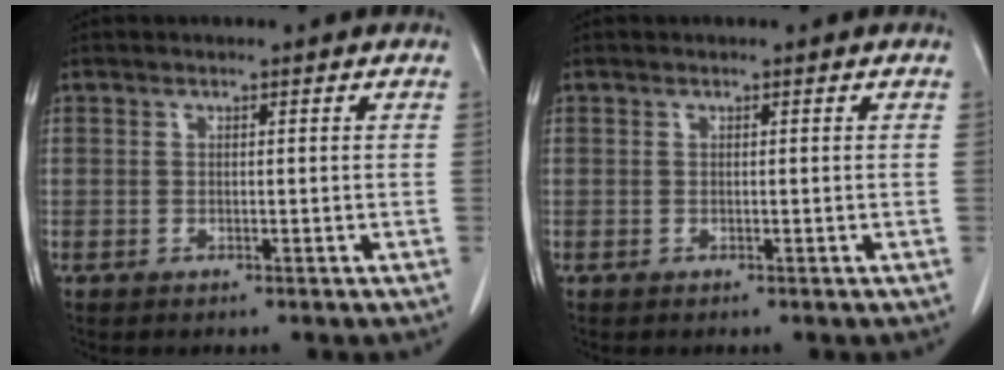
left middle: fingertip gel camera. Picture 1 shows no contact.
{"total": 0.0}